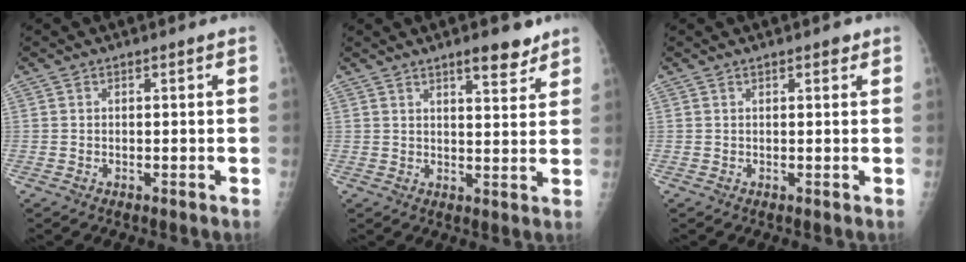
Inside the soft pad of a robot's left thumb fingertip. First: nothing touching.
{"total": 6.2, "force": [4.5, 1.5, 3.9], "torque": [-0.035, -0.029, 0.066]}
{"total": 1.8, "force": [1.2, 0.7, 1.1], "torque": [-0.001, -0.002, 0.015]}